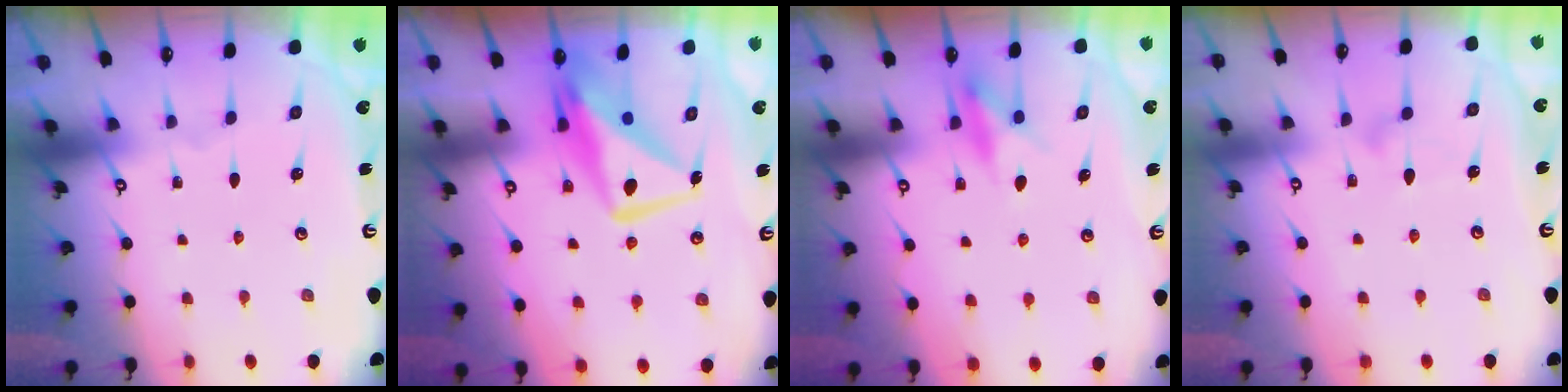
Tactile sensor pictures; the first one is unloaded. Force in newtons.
{"total": 11.4, "press": 11.4, "slide": 0.8}
{"total": 8.4, "press": 8.3, "slide": 0.9}
{"total": 8.1, "press": 8.1, "slide": 0.5}